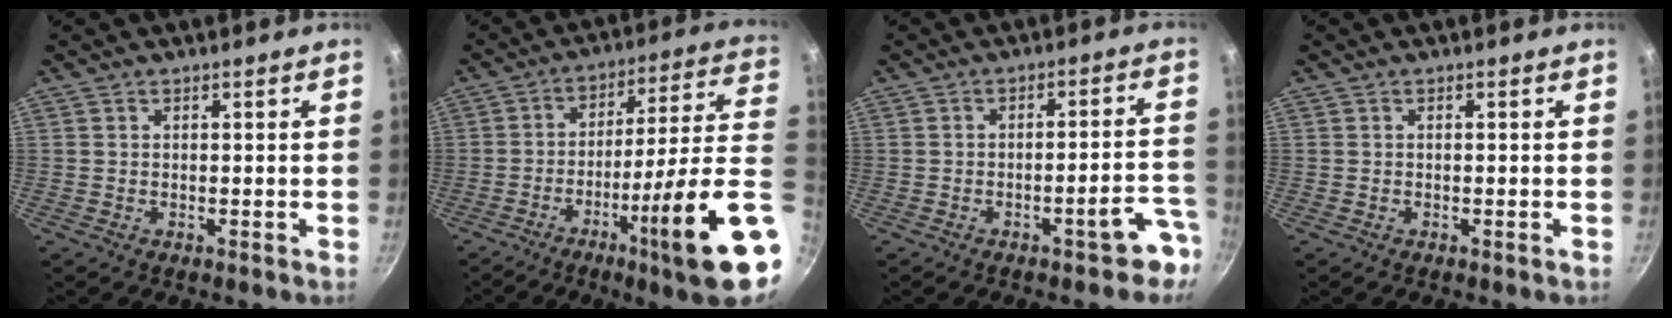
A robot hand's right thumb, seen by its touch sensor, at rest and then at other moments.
{"total": 22.2, "force": [-7.4, 2.1, 20.8], "torque": [-0.277, 0.023, -0.114]}
{"total": 7.7, "force": [-4.6, 2.4, 5.6], "torque": [-0.032, 0.055, -0.048]}
{"total": 0.0}